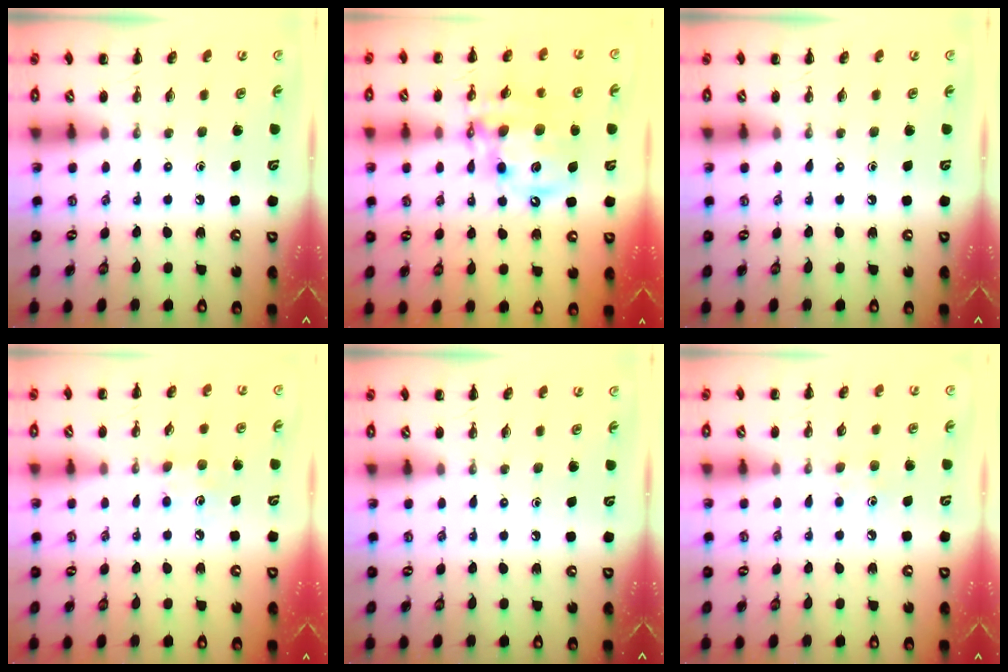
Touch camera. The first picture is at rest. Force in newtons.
{"total": 14.2, "press": 13.7, "slide": 3.8}
{"total": 0.0}
{"total": 7.1, "press": 6.9, "slide": 1.8}
{"total": 0.0}
{"total": 4.6, "press": 4.4, "slide": 1.4}